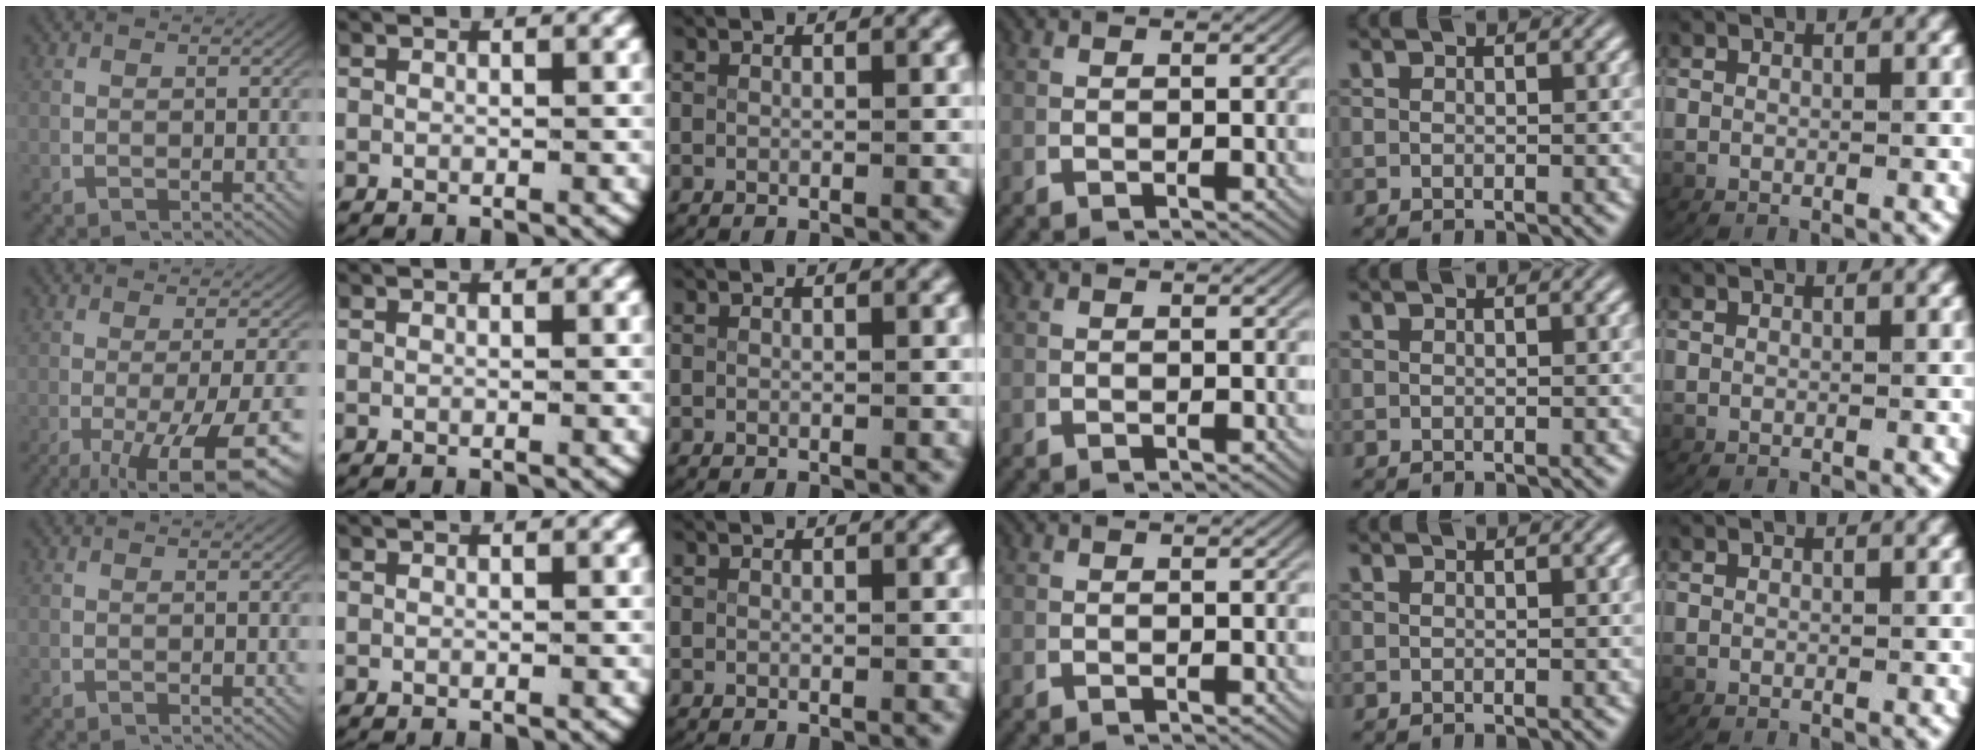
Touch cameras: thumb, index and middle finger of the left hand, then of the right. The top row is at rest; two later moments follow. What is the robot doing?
{"motion": "lift_and_place", "object": "plastic wrap"}